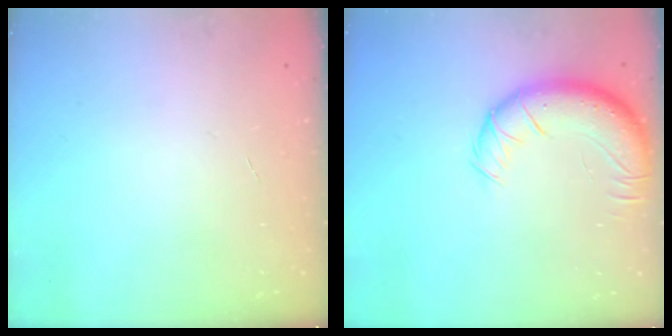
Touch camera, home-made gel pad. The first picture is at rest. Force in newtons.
{"total": 13.9, "press": 13.5, "slide": 3.3}